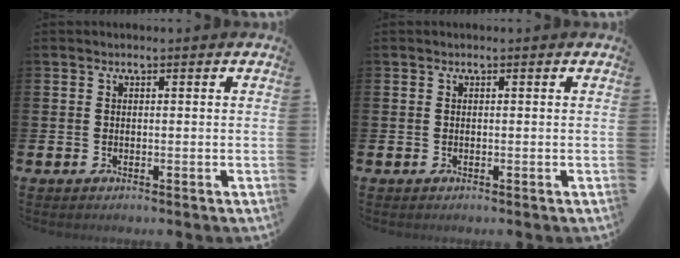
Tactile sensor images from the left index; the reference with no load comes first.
{"total": 0.0}